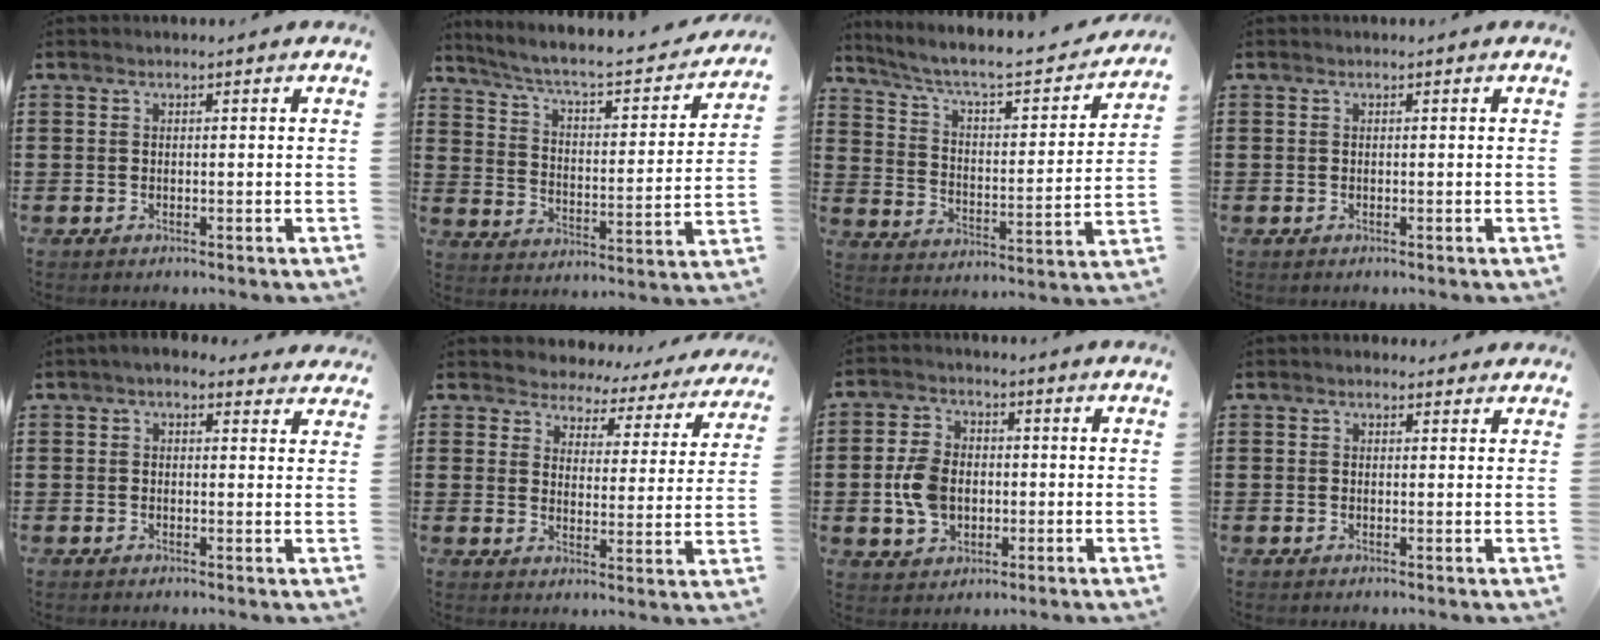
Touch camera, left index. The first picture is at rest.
{"total": 5.3, "force": [4.4, 0.5, 3.0], "torque": [-0.080, -0.037, 0.065]}
{"total": 5.8, "force": [4.7, 0.8, 3.3], "torque": [-0.085, -0.038, 0.072]}
{"total": 0.0}
{"total": 2.0, "force": [1.3, 1.1, 1.0], "torque": [-0.025, 0.004, 0.022]}
{"total": 3.5, "force": [3.4, 1.0, -0.2], "torque": [-0.021, -0.026, 0.053]}
{"total": 7.0, "force": [-0.9, 5.0, 4.8], "torque": [-0.119, 0.005, -0.021]}
{"total": 1.1, "force": [0.8, 0.6, 0.4], "torque": [-0.009, 0.005, 0.015]}